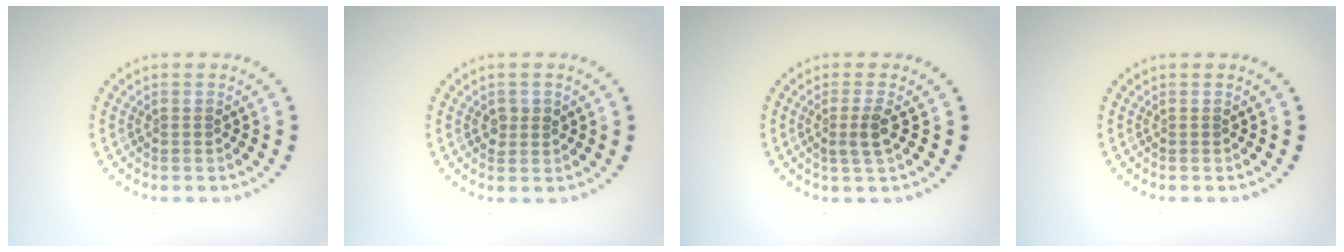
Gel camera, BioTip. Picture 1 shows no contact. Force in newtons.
{"total": 1.4, "press": 1.3, "slide": 0.4}
{"total": 1.9, "press": 1.5, "slide": 1.1}
{"total": 0.0}